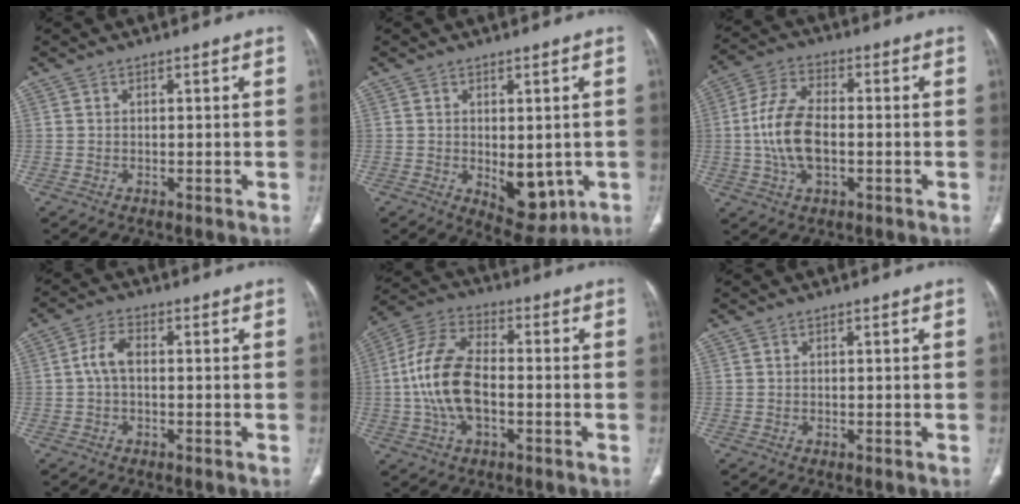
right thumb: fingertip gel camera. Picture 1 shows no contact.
{"total": 7.8, "force": [-1.4, 4.5, 6.3], "torque": [-0.058, -0.012, -0.001]}
{"total": 11.5, "force": [-1.1, 6.2, 9.6], "torque": [-0.195, 0.015, -0.023]}
{"total": 4.2, "force": [-0.1, 2.3, 3.6], "torque": [-0.073, 0.013, -0.006]}
{"total": 13.9, "force": [-1.7, 7.4, 11.6], "torque": [-0.241, 0.028, -0.034]}
{"total": 0.0}